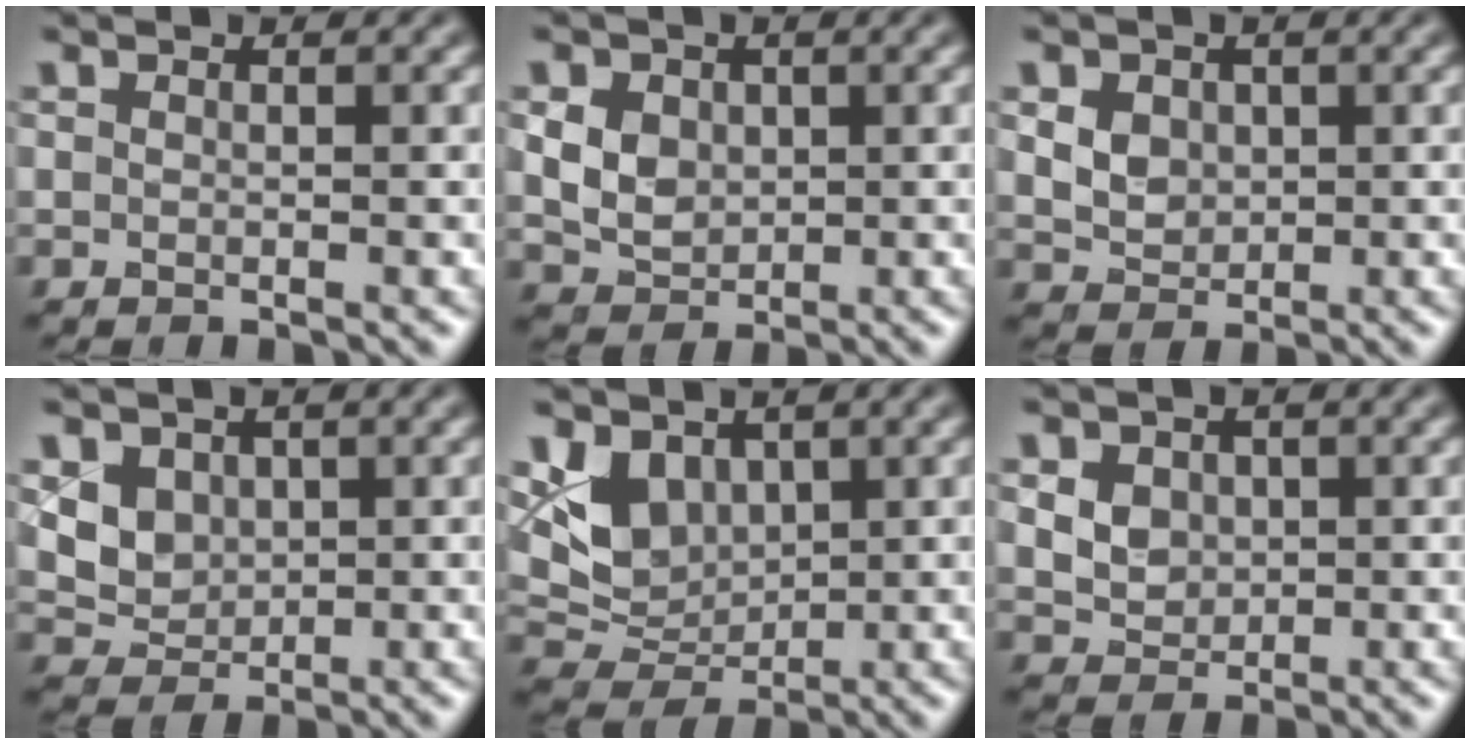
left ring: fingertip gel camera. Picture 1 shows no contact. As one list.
[{"total": 4.4, "force": [1.1, 3.6, 2.4], "torque": [-0.052, 0.011, 0.014]}, {"total": 4.5, "force": [1.5, 3.5, 2.3], "torque": [-0.049, 0.016, 0.022]}, {"total": 3.3, "force": [1.3, 2.7, 1.5], "torque": [-0.040, -0.010, 0.041]}, {"total": 4.5, "force": [1.6, 3.5, 2.4], "torque": [-0.046, -0.013, 0.035]}, {"total": 5.0, "force": [1.7, 4.0, 2.4], "torque": [-0.052, 0.020, 0.026]}]